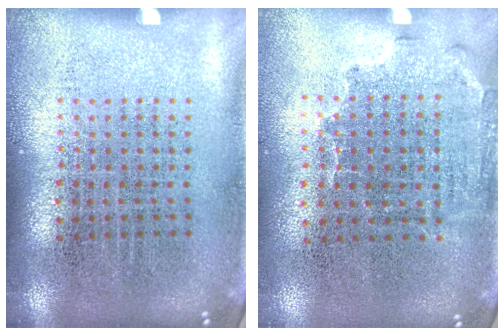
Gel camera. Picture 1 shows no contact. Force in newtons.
{"total": 1.5, "press": 1.1, "slide": 0.9}